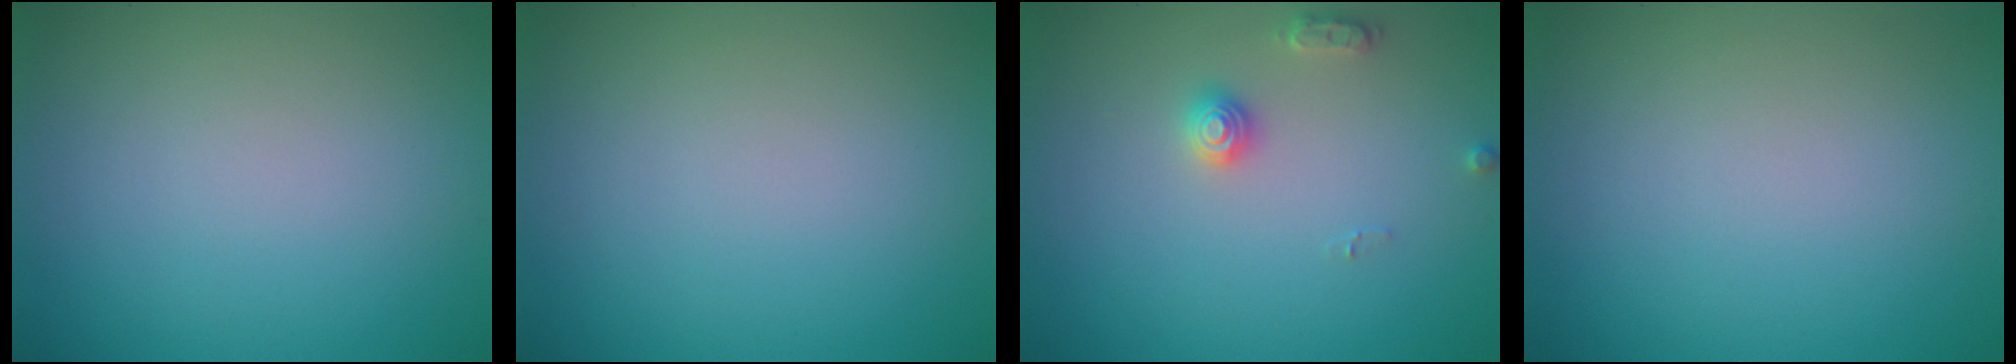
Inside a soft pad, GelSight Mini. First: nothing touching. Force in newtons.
{"total": 0.0}
{"total": 2.0, "press": 2.0, "slide": 0.3}
{"total": 0.0}